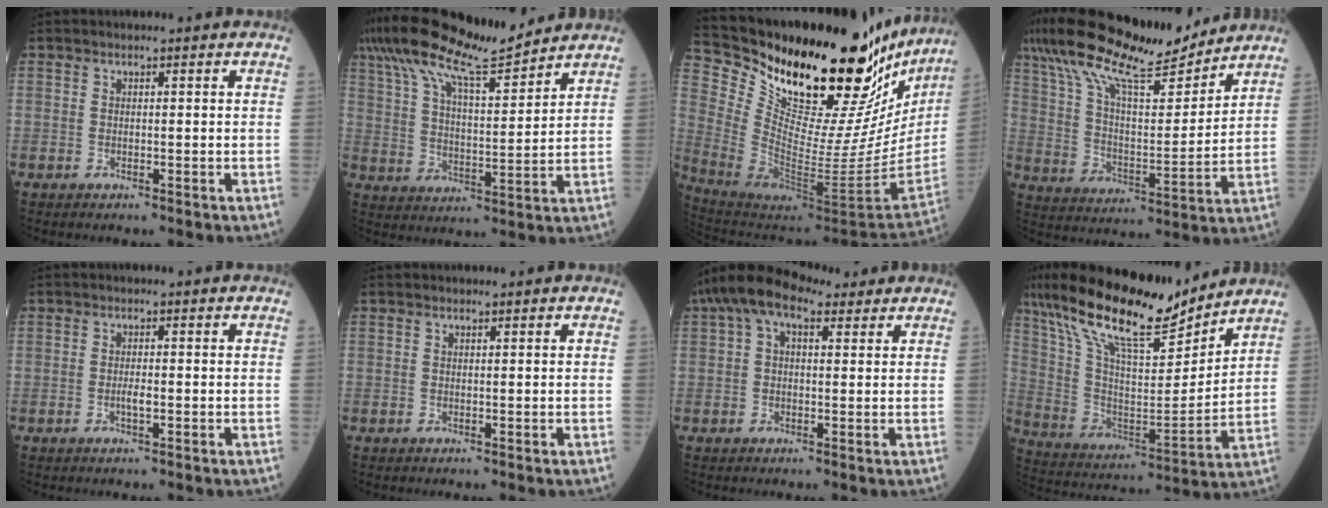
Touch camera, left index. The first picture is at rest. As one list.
[{"total": 16.1, "force": [13.7, 1.8, 8.3], "torque": [-0.161, 0.024, 0.238]}, {"total": 33.6, "force": [28.1, 8.4, 16.4], "torque": [-0.268, -0.097, 0.401]}, {"total": 19.3, "force": [16.1, 3.4, 10.2], "torque": [-0.195, 0.025, 0.277]}, {"total": 1.4, "force": [-0.4, 0.3, 1.3], "torque": [-0.027, 0.000, -0.008]}, {"total": 0.0}, {"total": 8.0, "force": [5.1, 3.6, 5.0], "torque": [-0.106, 0.050, 0.091]}, {"total": 20.0, "force": [16.3, 3.7, 10.9], "torque": [-0.204, 0.007, 0.297]}]